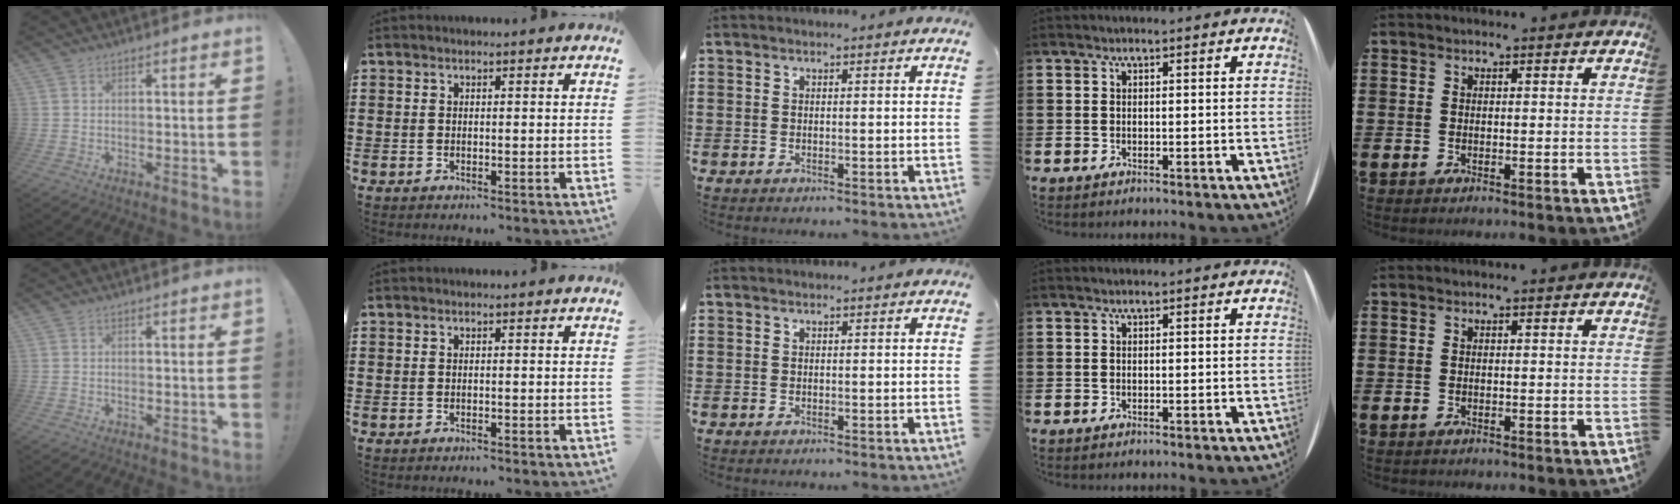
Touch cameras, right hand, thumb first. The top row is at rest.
{}